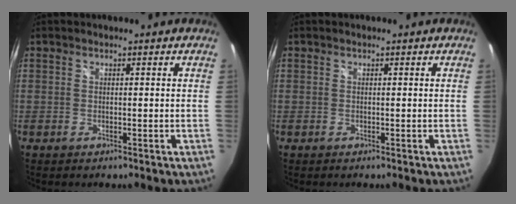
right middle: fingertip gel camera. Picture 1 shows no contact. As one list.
[{"total": 0.0}]